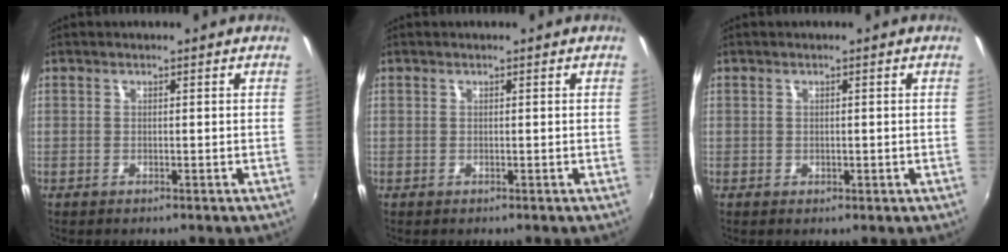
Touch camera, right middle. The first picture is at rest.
{"total": 0.0}
{"total": 0.6, "force": [-0.2, 0.6, 0.3], "torque": [-0.001, -0.003, -0.004]}